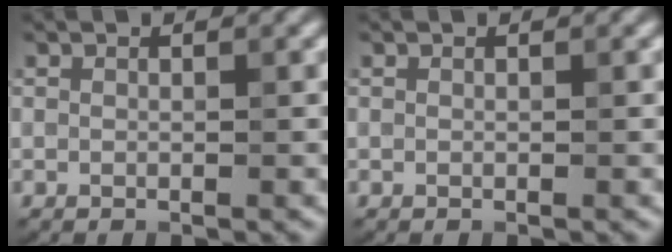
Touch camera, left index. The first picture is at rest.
{"total": 0.0}